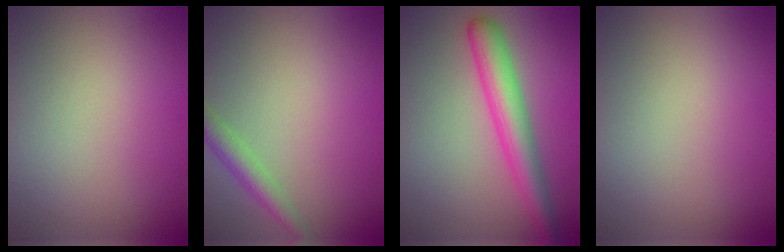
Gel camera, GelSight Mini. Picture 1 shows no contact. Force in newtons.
{"total": 2.4, "press": 2.4, "slide": 0.1}
{"total": 4.7, "press": 4.7, "slide": 0.2}
{"total": 0.0}